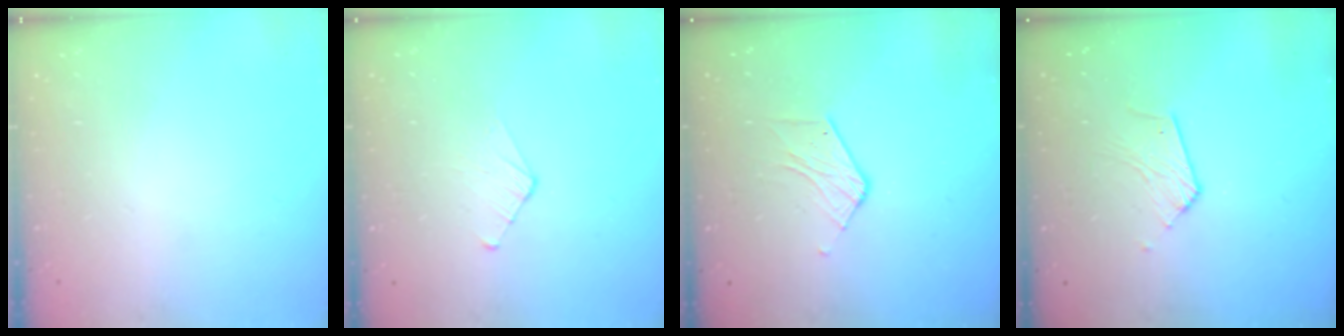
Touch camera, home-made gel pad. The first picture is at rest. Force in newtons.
{"total": 2.8, "press": 2.7, "slide": 0.3}
{"total": 5.9, "press": 5.9, "slide": 0.6}
{"total": 5.1, "press": 5.1, "slide": 0.5}